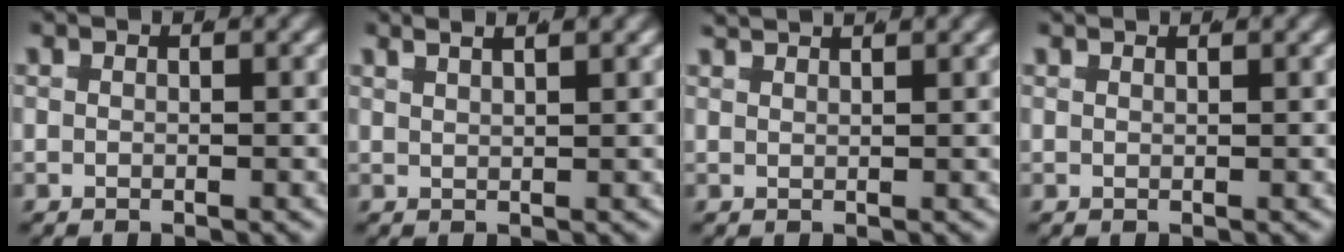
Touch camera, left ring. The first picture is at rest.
{"total": 3.2, "force": [2.7, 0.9, 1.6], "torque": [-0.017, 0.015, 0.040]}
{"total": 1.9, "force": [1.9, -0.1, 0.3], "torque": [-0.003, 0.007, 0.033]}
{"total": 0.8, "force": [0.8, -0.1, -0.1], "torque": [0.004, 0.003, 0.014]}